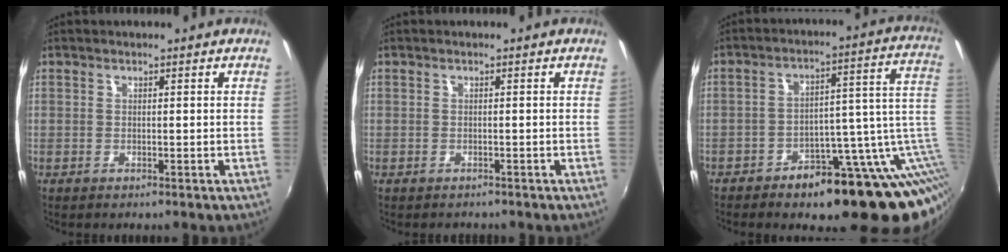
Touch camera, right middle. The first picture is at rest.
{"total": 1.0, "force": [-0.8, 0.5, 0.0], "torque": [-0.006, -0.002, -0.012]}
{"total": 18.5, "force": [-10.7, 7.7, 12.9], "torque": [-0.132, 0.016, -0.147]}